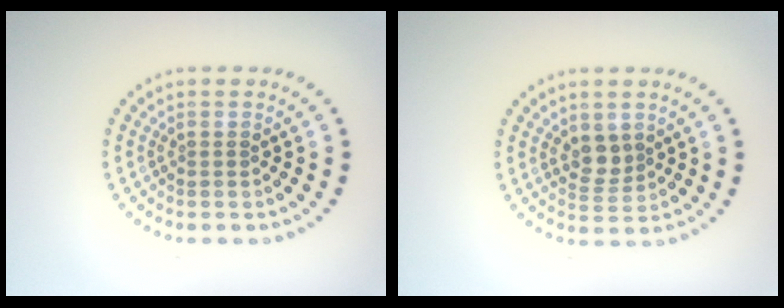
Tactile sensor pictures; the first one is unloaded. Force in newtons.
{"total": 2.1, "press": 1.9, "slide": 1.0}